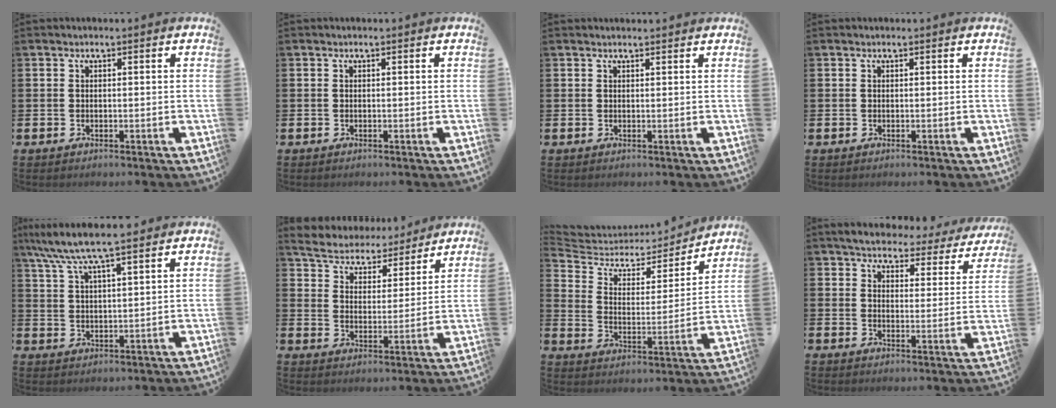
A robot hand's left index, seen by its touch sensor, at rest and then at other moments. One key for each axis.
{"total": 0.0}
{"total": 0.9, "fx": 0.9, "fy": 0.1, "fz": 0.1, "tx": 0.010, "ty": -0.004, "tz": 0.013}
{"total": 0.0}
{"total": 7.3, "fx": 6.4, "fy": 0.8, "fz": 3.4, "tx": -0.093, "ty": -0.021, "tz": 0.115}
{"total": 5.3, "fx": 5.0, "fy": 1.5, "fz": 0.1, "tx": -0.039, "ty": -0.043, "tz": 0.086}
{"total": 5.8, "fx": 4.5, "fy": 2.9, "fz": 2.1, "tx": -0.069, "ty": -0.033, "tz": 0.069}
{"total": 4.1, "fx": 3.9, "fy": 1.0, "fz": 0.7, "tx": -0.035, "ty": -0.031, "tz": 0.061}